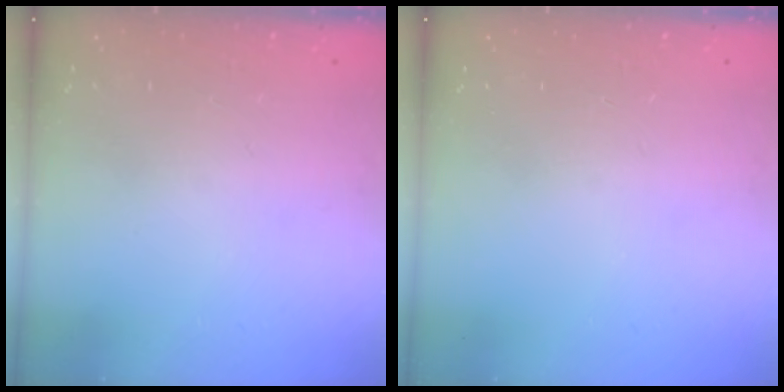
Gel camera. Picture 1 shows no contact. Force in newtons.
{"total": 0.0}